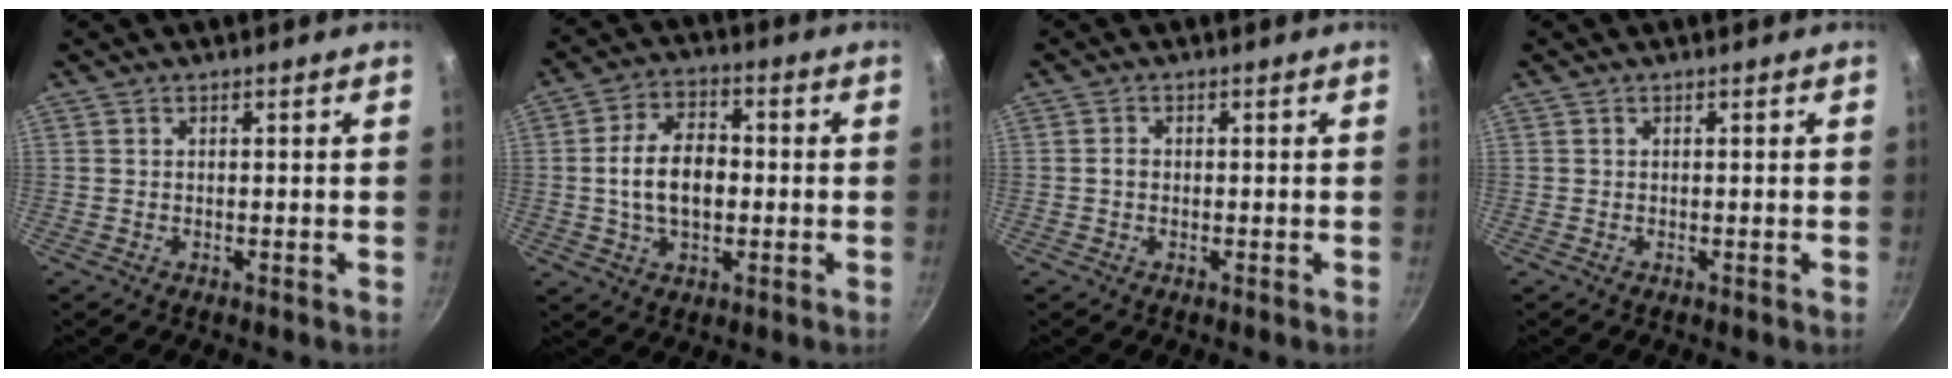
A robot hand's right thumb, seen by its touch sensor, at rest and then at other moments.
{"total": 11.0, "force": [-0.5, 6.8, 8.6], "torque": [-0.131, 0.022, -0.013]}
{"total": 1.3, "force": [-0.2, 1.1, 0.7], "torque": [-0.009, 0.008, -0.004]}
{"total": 0.0}